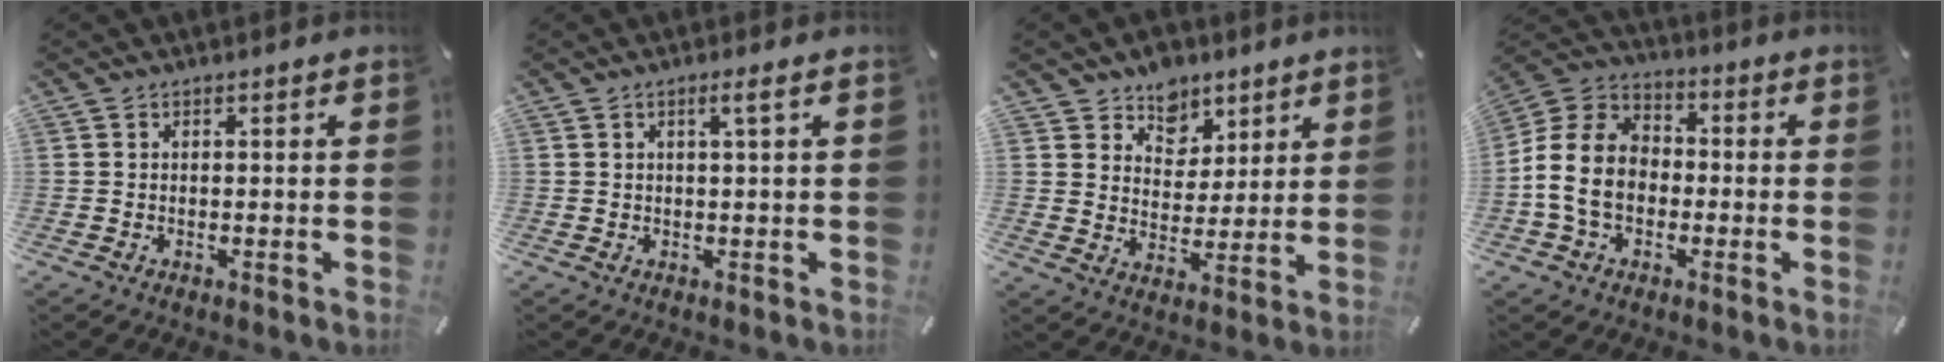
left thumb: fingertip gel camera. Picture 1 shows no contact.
{"total": 2.5, "force": [0.9, 0.2, 2.4], "torque": [-0.046, 0.001, 0.013]}
{"total": 8.3, "force": [5.4, 6.3, 0.0], "torque": [-0.001, -0.050, 0.100]}
{"total": 11.9, "force": [-2.6, 9.4, 6.8], "torque": [-0.160, 0.026, -0.046]}